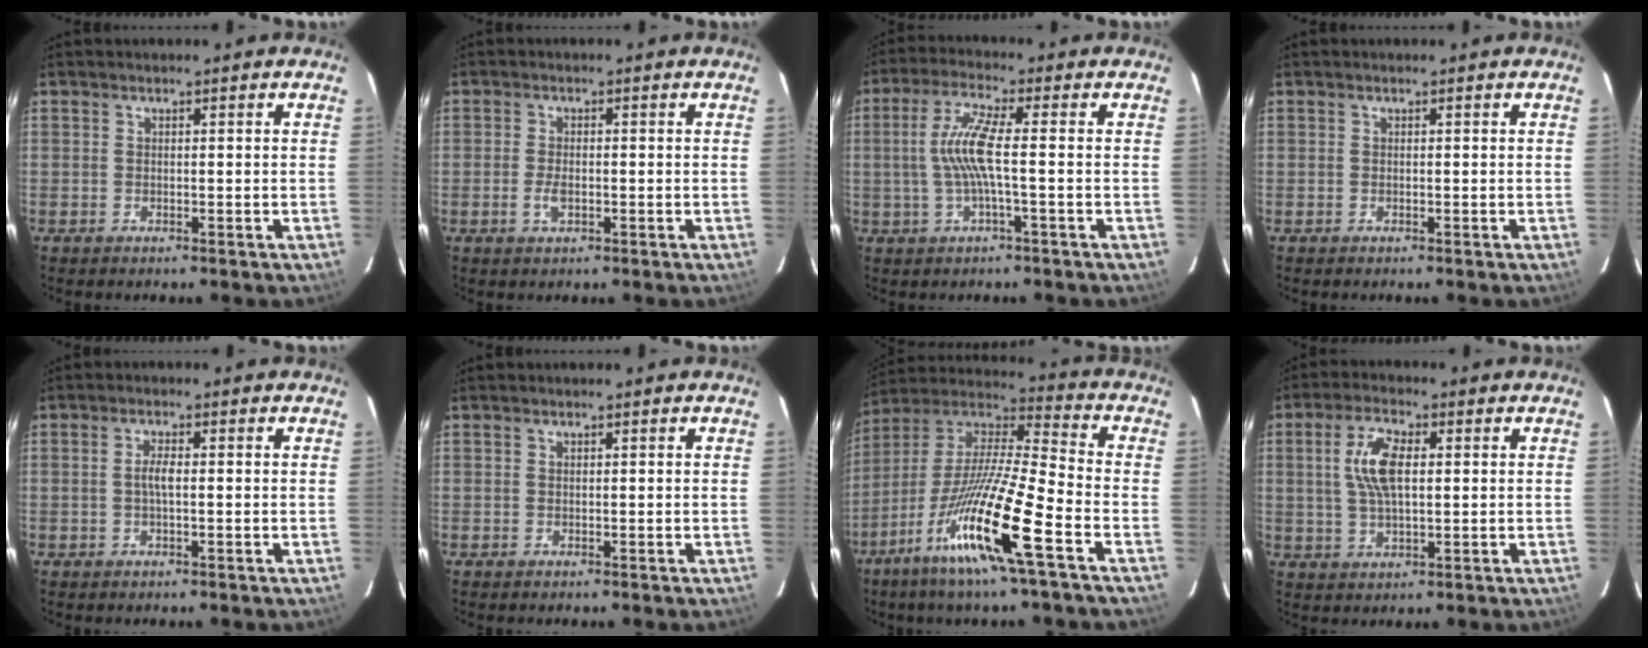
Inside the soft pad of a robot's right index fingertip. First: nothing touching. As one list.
[{"total": 2.7, "force": [-0.9, 1.4, 2.1], "torque": [-0.044, -0.003, -0.015]}, {"total": 7.5, "force": [-0.8, 0.2, 7.5], "torque": [-0.156, 0.002, -0.010]}, {"total": 0.0}, {"total": 2.2, "force": [-0.2, 0.4, 2.1], "torque": [-0.042, 0.003, -0.005]}, {"total": 0.0}, {"total": 19.0, "force": [-10.0, 0.6, 16.2], "torque": [-0.309, -0.028, -0.199]}, {"total": 8.2, "force": [1.5, 3.5, 7.2], "torque": [-0.140, 0.010, 0.031]}]